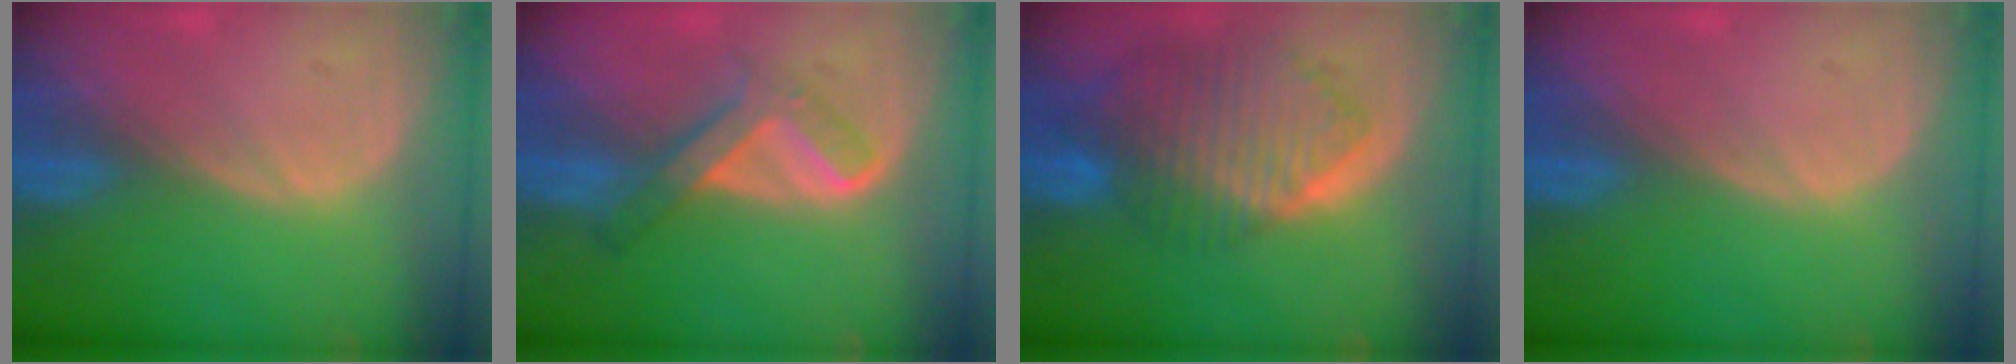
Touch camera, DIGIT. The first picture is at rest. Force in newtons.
{"total": 6.0, "press": 5.3, "slide": 2.8}
{"total": 10.1, "press": 8.6, "slide": 5.2}
{"total": 0.0}